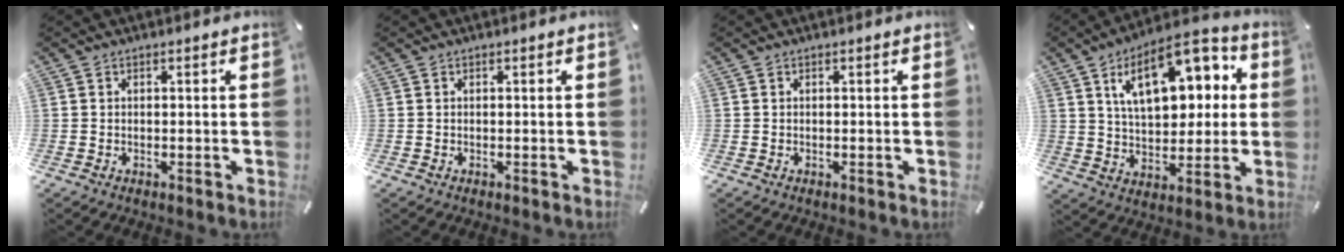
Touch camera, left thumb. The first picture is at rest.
{"total": 0.0}
{"total": 0.0}
{"total": 18.6, "force": [7.3, 10.3, 13.6], "torque": [-0.209, -0.012, 0.121]}